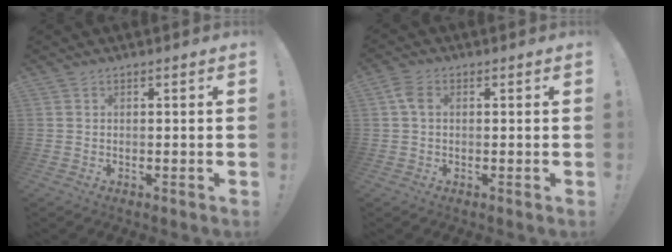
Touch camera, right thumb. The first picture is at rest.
{"total": 4.0, "force": [0.8, 2.4, 3.0], "torque": [-0.065, 0.007, 0.014]}